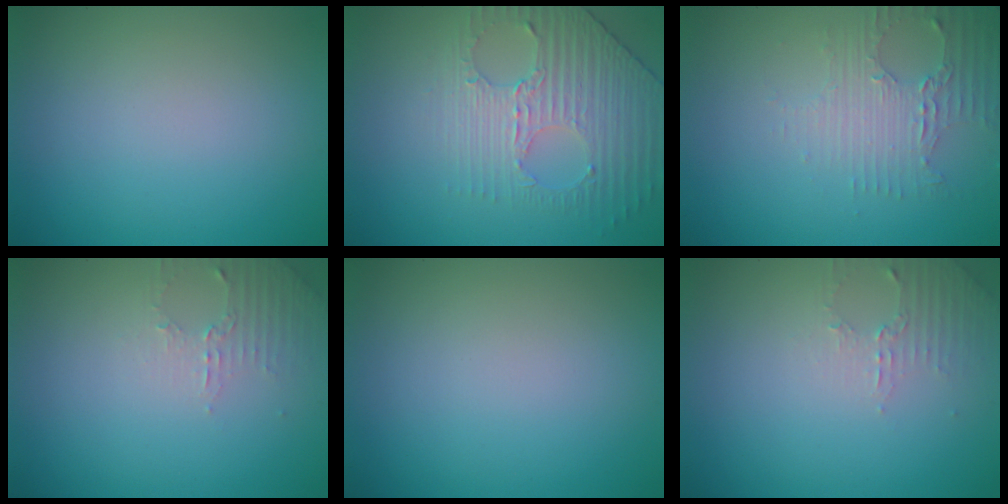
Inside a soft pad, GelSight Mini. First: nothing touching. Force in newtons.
{"total": 3.8, "press": 3.6, "slide": 1.3}
{"total": 3.0, "press": 2.5, "slide": 1.7}
{"total": 1.8, "press": 1.7, "slide": 0.5}
{"total": 0.0}
{"total": 1.8, "press": 1.7, "slide": 0.5}